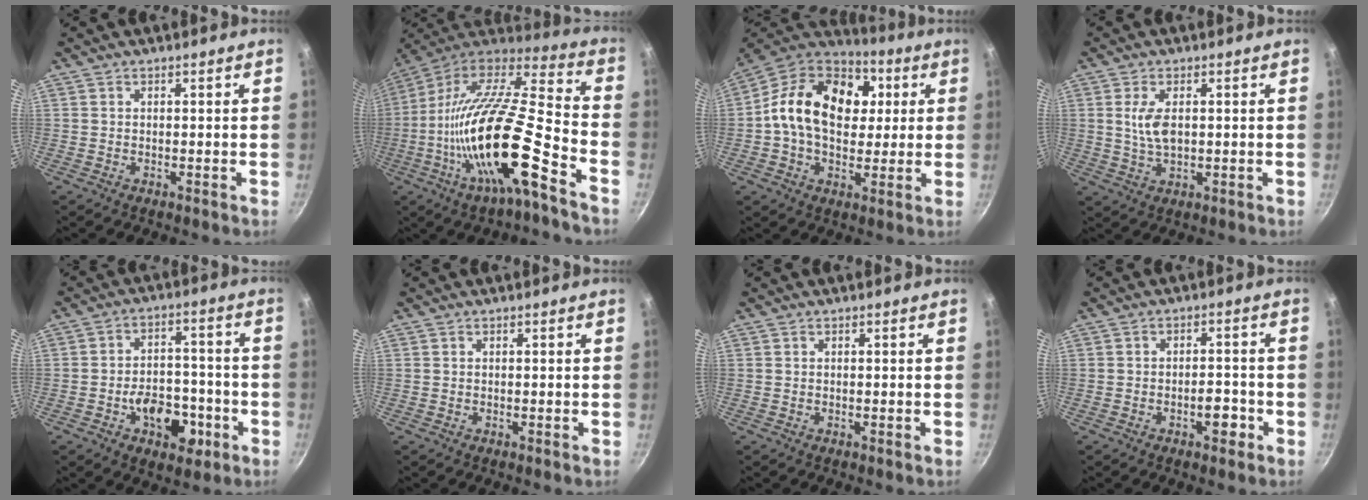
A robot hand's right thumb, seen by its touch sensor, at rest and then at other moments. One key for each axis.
{"total": 25.1, "fx": -9.8, "fy": 6.3, "fz": 22.3, "tx": -0.375, "ty": 0.039, "tz": -0.189}
{"total": 21.2, "fx": 3.3, "fy": 15.1, "fz": 14.4, "tx": -0.213, "ty": 0.019, "tz": 0.037}
{"total": 5.4, "fx": 0.8, "fy": 2.7, "fz": 4.6, "tx": -0.088, "ty": -0.005, "tz": 0.018}
{"total": 11.8, "fx": -4.6, "fy": 7.5, "fz": 7.8, "tx": -0.077, "ty": 0.030, "tz": -0.067}
{"total": 0.0}
{"total": 0.0}
{"total": 4.3, "fx": -2.0, "fy": 2.2, "fz": 3.1, "tx": -0.026, "ty": 0.018, "tz": -0.029}